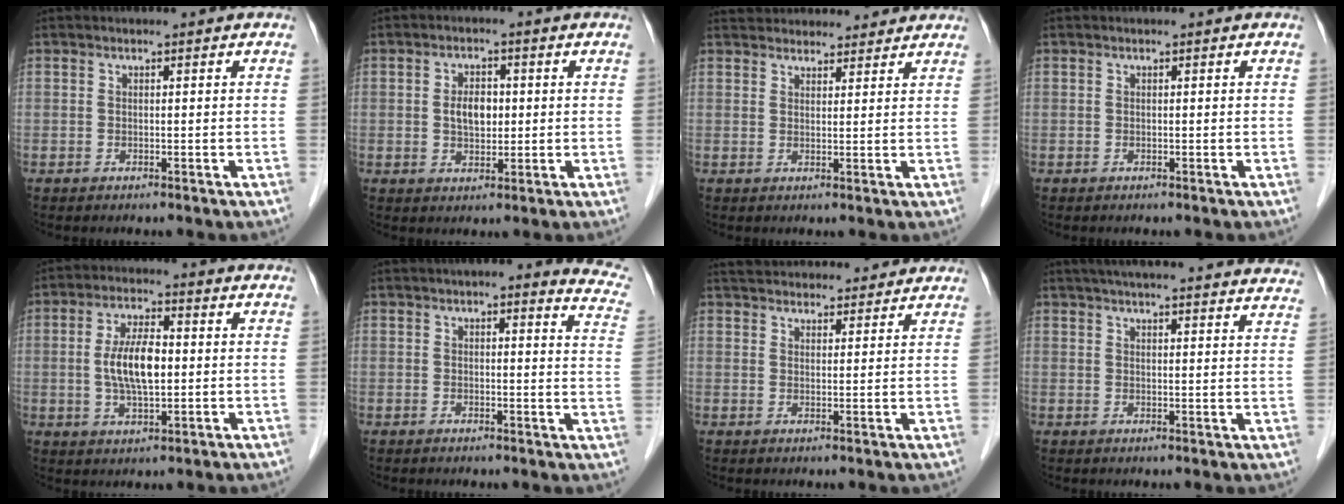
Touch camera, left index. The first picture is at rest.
{"total": 4.1, "force": [0.0, 2.4, 3.3], "torque": [-0.063, -0.001, 0.004]}
{"total": 12.0, "force": [11.1, 3.4, 2.7], "torque": [-0.024, 0.034, 0.152]}
{"total": 0.0}
{"total": 8.0, "force": [-0.2, 2.7, 7.5], "torque": [-0.154, -0.003, -0.003]}
{"total": 11.1, "force": [9.7, 1.8, 4.9], "torque": [-0.027, -0.024, 0.075]}
{"total": 14.6, "force": [13.5, 3.5, 4.1], "torque": [-0.060, 0.040, 0.195]}
{"total": 27.0, "force": [24.7, 2.4, 10.7], "torque": [-0.163, -0.017, 0.293]}